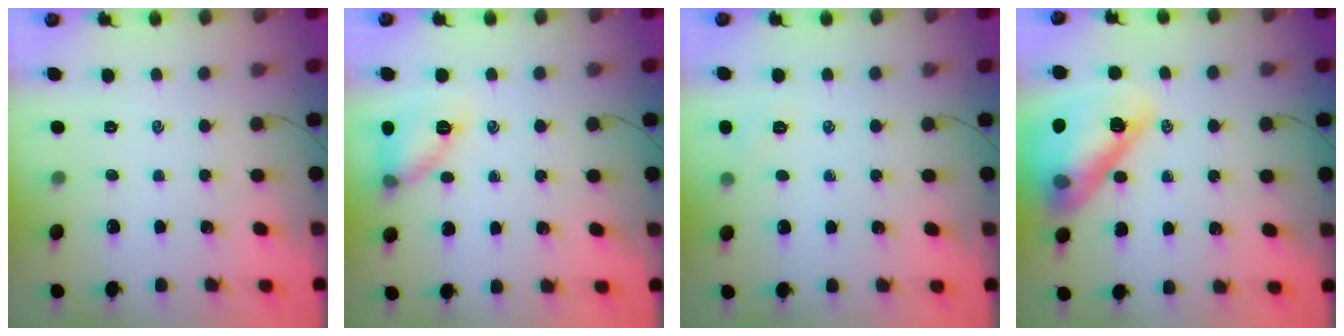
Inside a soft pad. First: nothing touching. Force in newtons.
{"total": 11.1, "press": 11.0, "slide": 0.7}
{"total": 4.5, "press": 4.4, "slide": 1.0}
{"total": 20.2, "press": 20.1, "slide": 2.2}